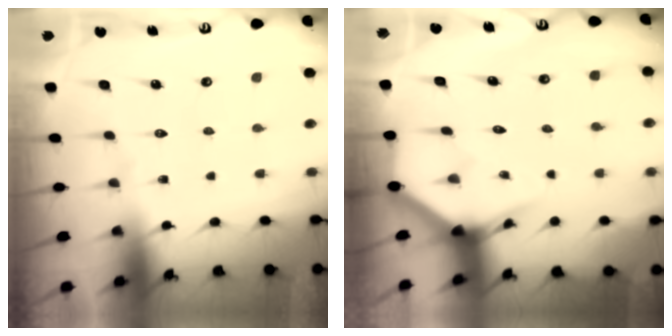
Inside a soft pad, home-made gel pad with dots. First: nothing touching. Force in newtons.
{"total": 3.9, "press": 3.9, "slide": 0.4}